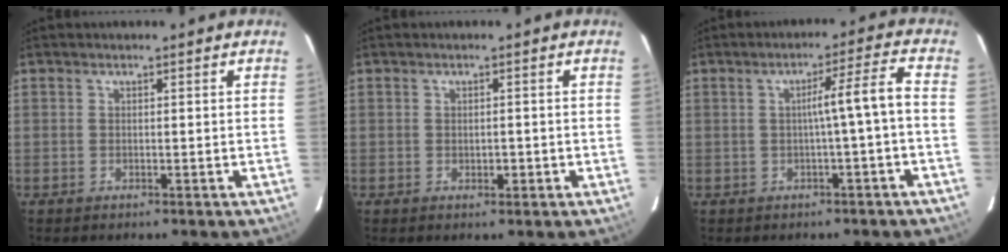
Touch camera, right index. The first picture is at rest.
{"total": 1.4, "force": [-0.3, 0.8, 1.1], "torque": [-0.017, 0.000, -0.002]}
{"total": 5.3, "force": [-0.7, -1.0, 5.1], "torque": [-0.076, 0.013, -0.009]}